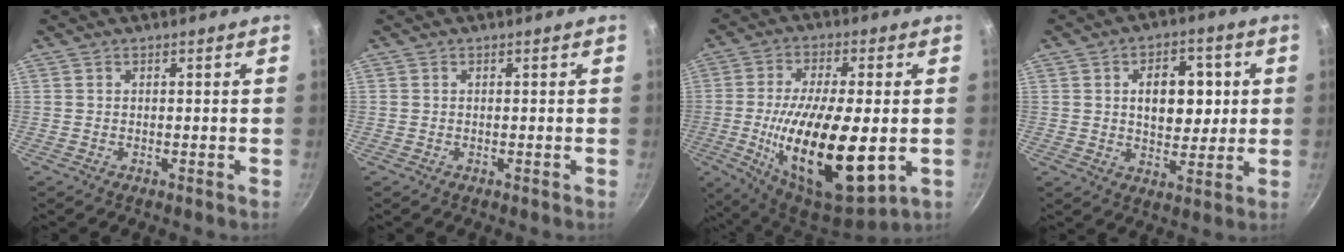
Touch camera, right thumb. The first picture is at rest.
{"total": 0.0}
{"total": 22.6, "force": [-3.4, 8.9, 20.5], "torque": [-0.372, -0.026, -0.038]}
{"total": 10.8, "force": [1.9, 6.8, 8.2], "torque": [-0.076, -0.002, 0.031]}